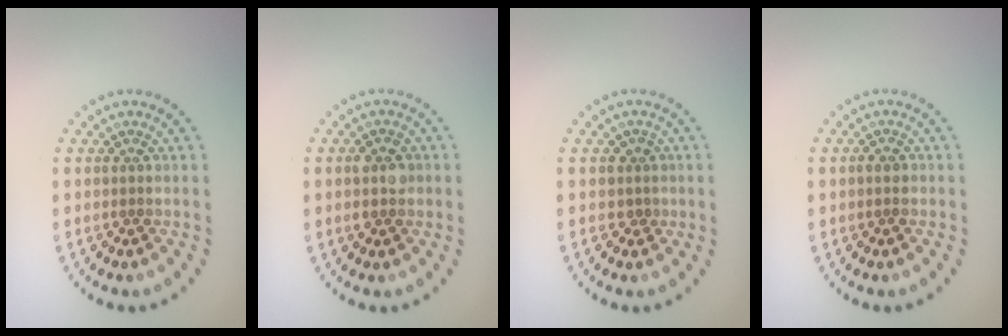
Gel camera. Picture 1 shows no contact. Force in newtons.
{"total": 2.7, "press": 2.7, "slide": 0.1}
{"total": 1.1, "press": 1.0, "slide": 0.6}
{"total": 1.1, "press": 1.1, "slide": 0.3}